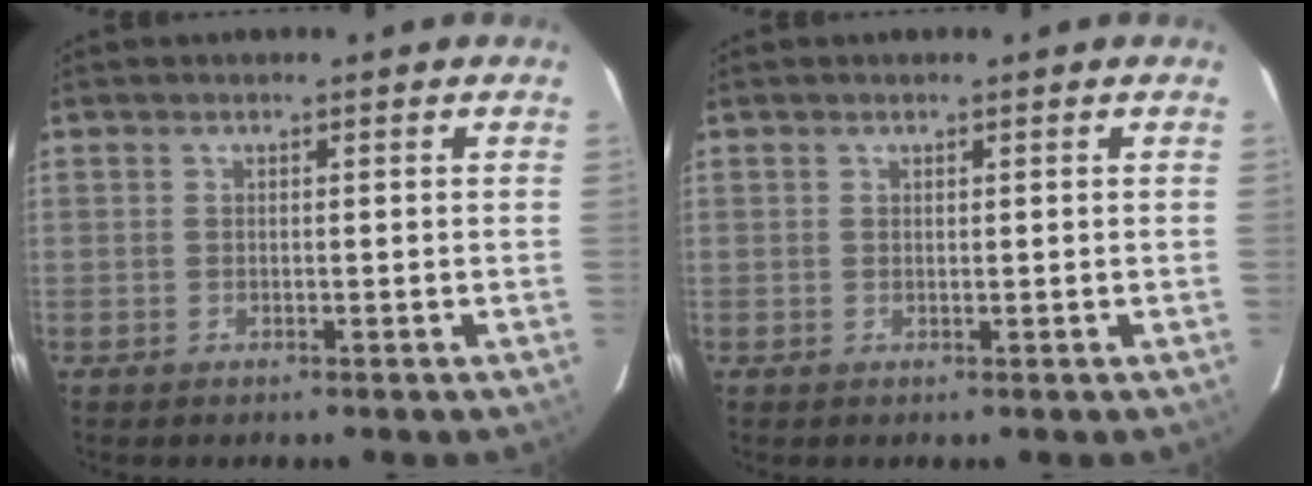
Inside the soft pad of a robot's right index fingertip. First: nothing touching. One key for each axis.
{"total": 0.0}